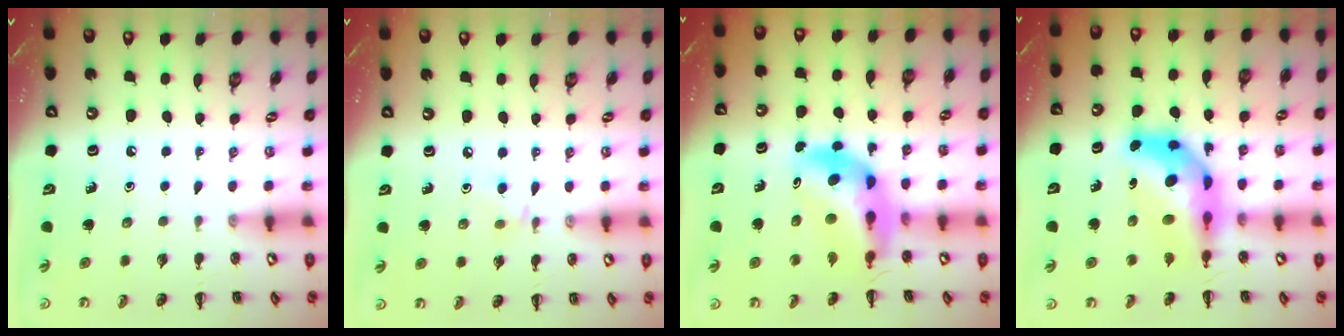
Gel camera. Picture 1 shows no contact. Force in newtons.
{"total": 4.2, "press": 4.0, "slide": 1.2}
{"total": 11.2, "press": 10.7, "slide": 3.3}
{"total": 11.3, "press": 10.8, "slide": 3.4}